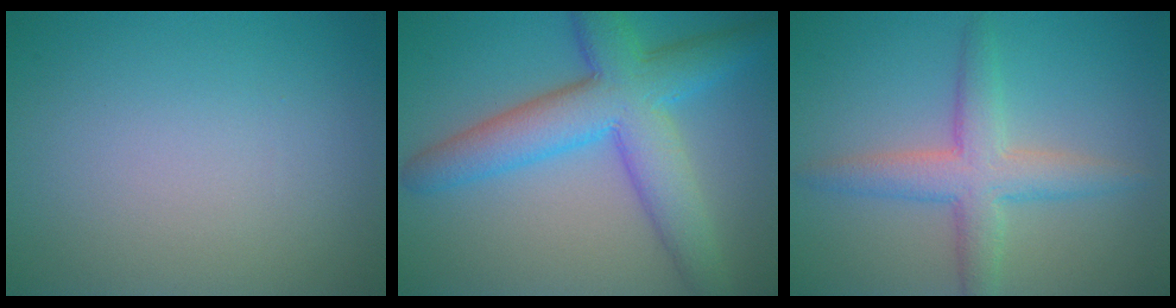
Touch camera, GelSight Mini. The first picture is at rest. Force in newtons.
{"total": 8.3, "press": 8.3, "slide": 0.2}
{"total": 4.5, "press": 4.5, "slide": 0.2}